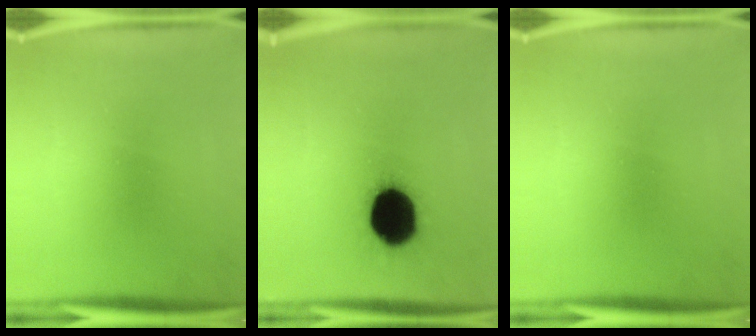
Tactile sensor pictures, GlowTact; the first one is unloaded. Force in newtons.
{"total": 17.8}
{"total": 0.0}